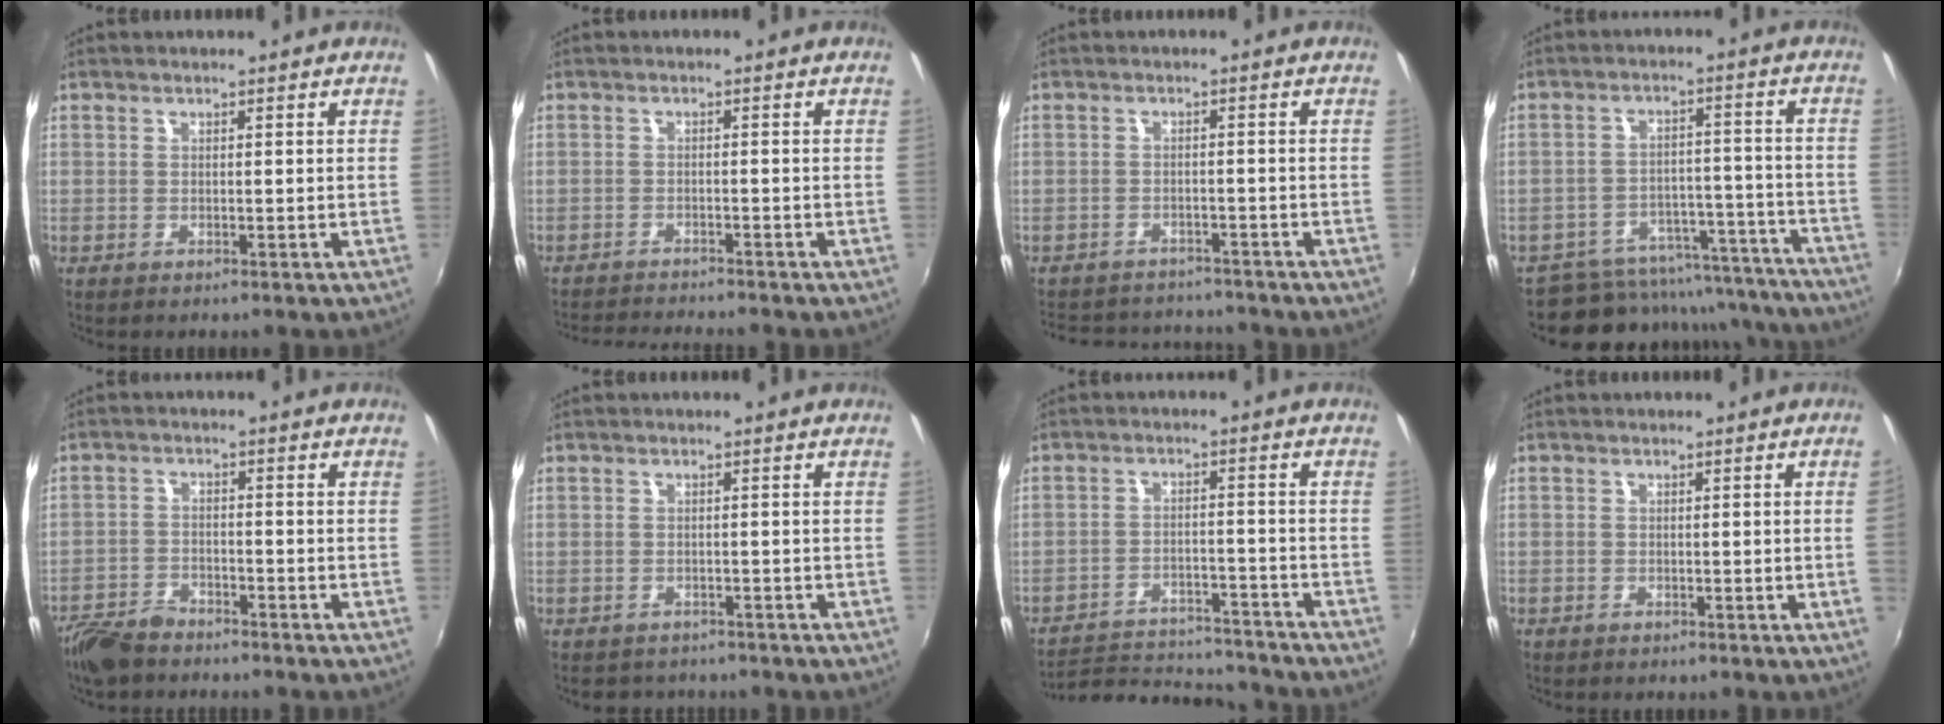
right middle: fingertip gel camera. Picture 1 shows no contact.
{"total": 6.3, "force": [-6.0, -0.1, 1.8], "torque": [-0.048, -0.013, -0.098]}
{"total": 10.9, "force": [-9.8, 3.9, 2.9], "torque": [-0.076, 0.018, -0.142]}
{"total": 20.8, "force": [-18.8, 7.8, 4.6], "torque": [-0.091, 0.048, -0.229]}
{"total": 6.9, "force": [-5.7, 2.7, 2.7], "torque": [-0.077, -0.004, -0.106]}
{"total": 3.4, "force": [-3.0, 1.6, 0.6], "torque": [-0.017, -0.013, -0.043]}
{"total": 16.3, "force": [-15.1, 3.5, 5.0], "torque": [-0.109, 0.001, -0.214]}
{"total": 1.0, "force": [-0.2, -0.6, 0.8], "torque": [-0.012, -0.003, -0.003]}